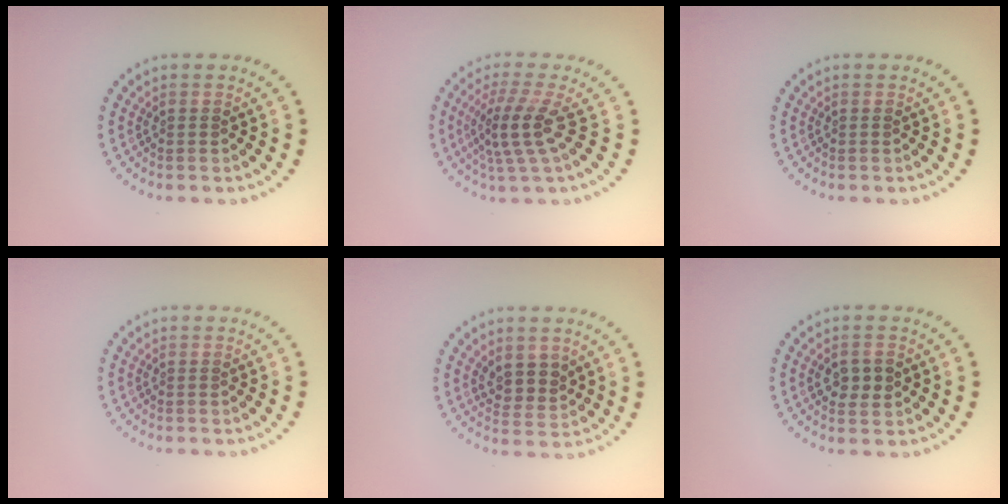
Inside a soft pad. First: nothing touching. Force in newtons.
{"total": 3.8, "press": 3.0, "slide": 2.3}
{"total": 0.0}
{"total": 0.0}
{"total": 2.8, "press": 2.4, "slide": 1.4}
{"total": 2.4, "press": 2.4, "slide": 0.2}